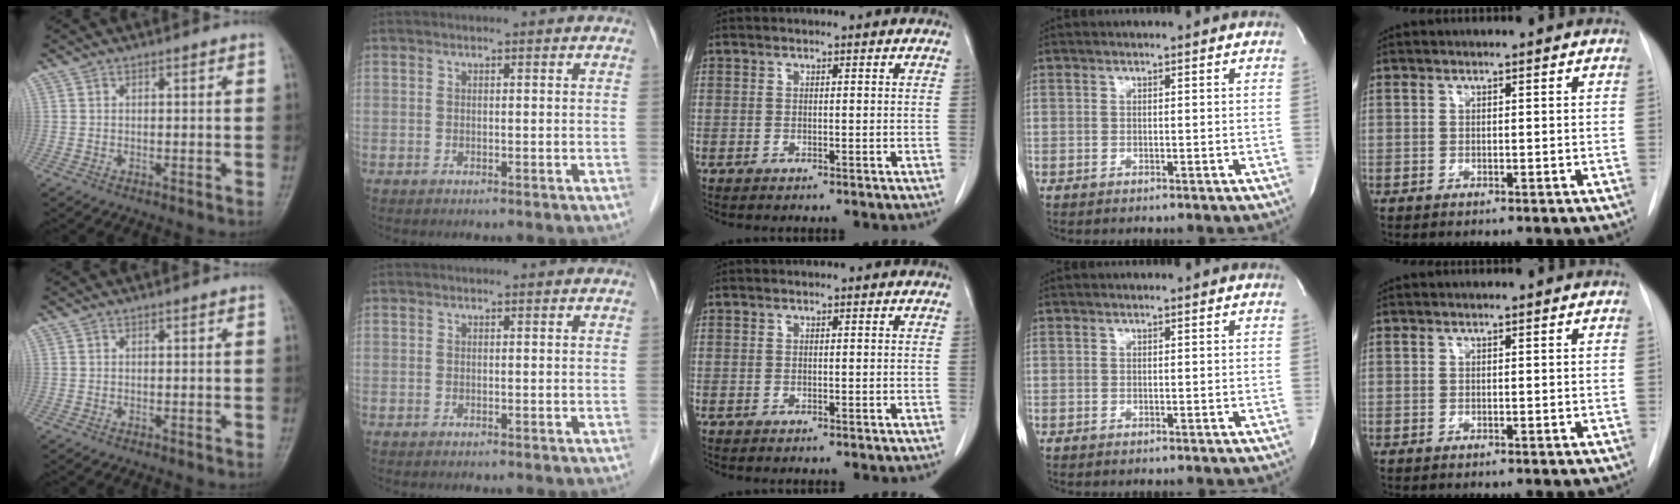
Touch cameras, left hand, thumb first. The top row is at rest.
{}